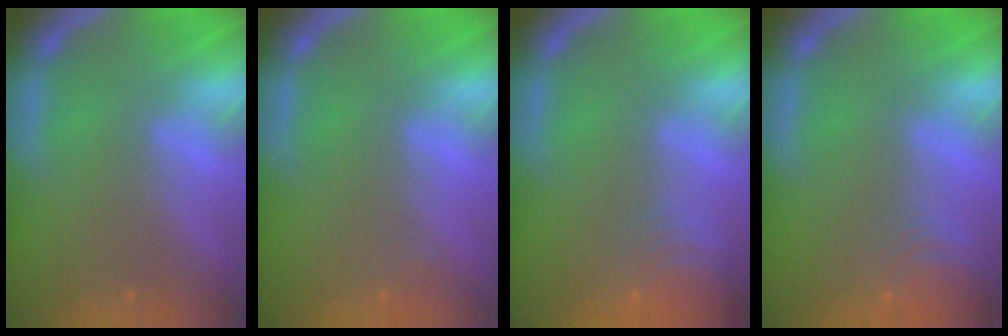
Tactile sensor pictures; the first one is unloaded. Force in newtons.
{"total": 0.9}
{"total": 7.0}
{"total": 5.5}